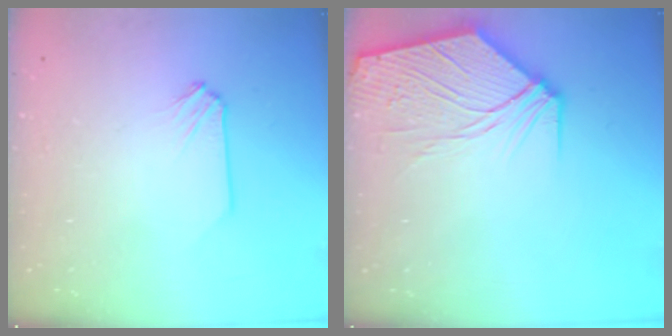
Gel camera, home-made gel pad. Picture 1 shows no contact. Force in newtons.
{"total": 10.6, "press": 10.5, "slide": 1.5}